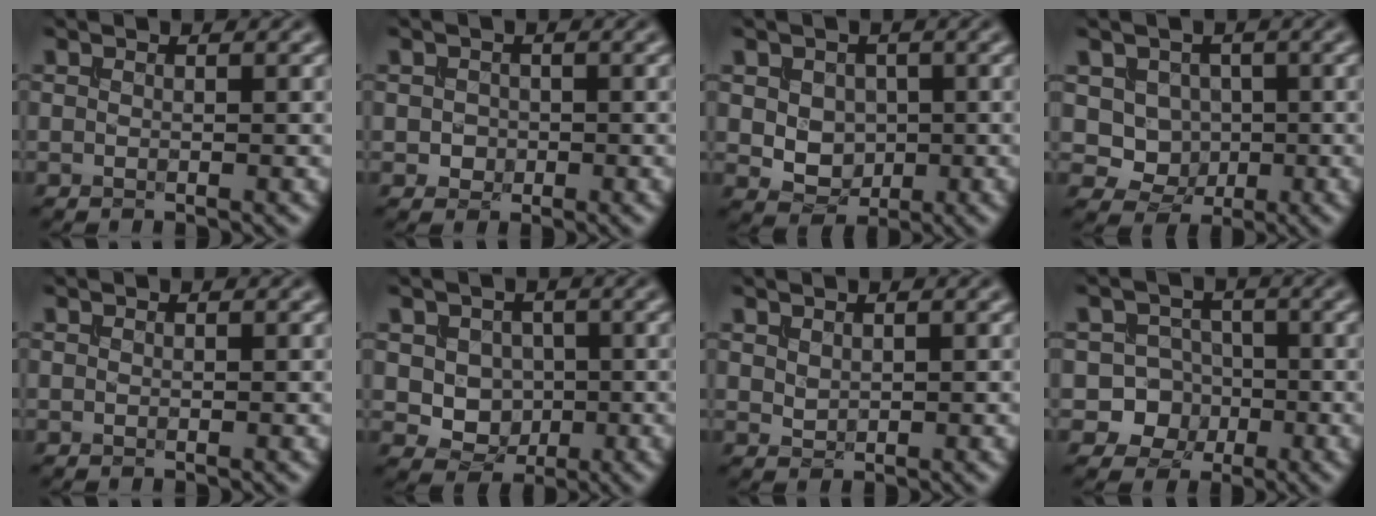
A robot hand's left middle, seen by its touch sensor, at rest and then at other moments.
{"total": 1.1, "force": [-0.2, 1.0, 0.3], "torque": [-0.003, -0.003, -0.004]}
{"total": 3.5, "force": [0.3, 2.9, 2.0], "torque": [-0.040, -0.006, 0.010]}
{"total": 4.2, "force": [0.8, 3.7, 1.8], "torque": [-0.027, -0.005, 0.014]}
{"total": 0.0}
{"total": 3.9, "force": [0.2, 3.4, 1.9], "torque": [-0.031, -0.008, -0.001]}
{"total": 0.8, "force": [0.6, 0.5, 0.3], "torque": [-0.012, -0.001, 0.017]}
{"total": 6.2, "force": [-2.1, 5.7, 1.2], "torque": [0.003, 0.005, -0.056]}